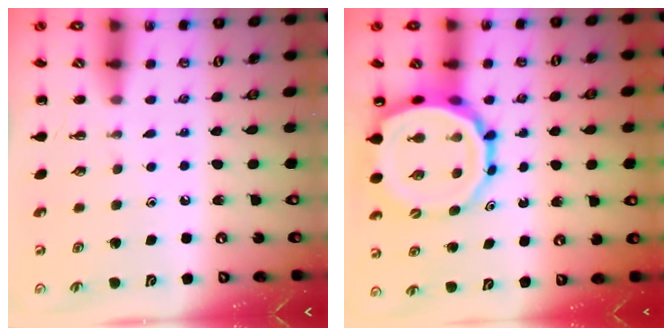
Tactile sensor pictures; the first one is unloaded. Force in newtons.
{"total": 13.2, "press": 12.8, "slide": 3.5}